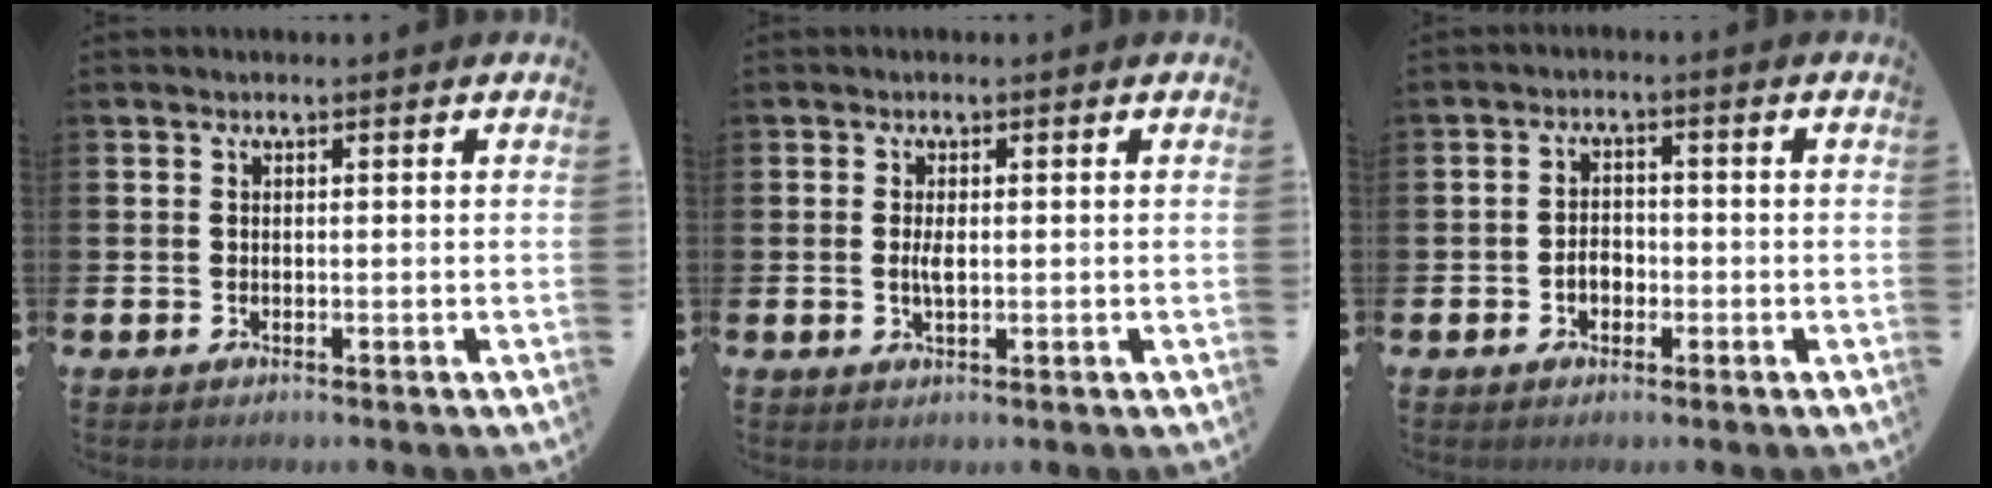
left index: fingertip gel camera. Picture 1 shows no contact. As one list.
[{"total": 2.1, "force": [0.0, 0.7, 1.9], "torque": [-0.036, 0.001, -0.002]}, {"total": 2.6, "force": [-1.0, 1.9, 1.5], "torque": [-0.021, 0.002, -0.024]}]